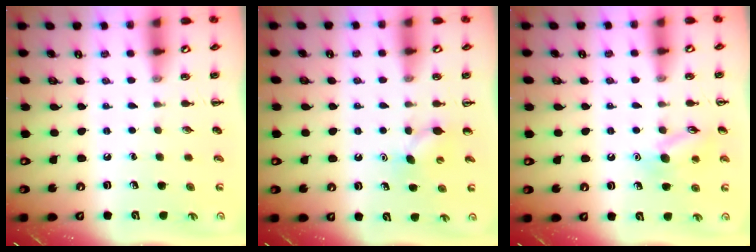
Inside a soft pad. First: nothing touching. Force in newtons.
{"total": 4.7, "press": 4.6, "slide": 1.1}
{"total": 10.6, "press": 10.5, "slide": 1.6}